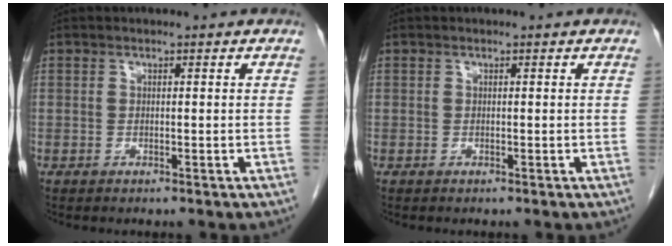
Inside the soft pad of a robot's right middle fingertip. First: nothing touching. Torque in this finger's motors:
{"motor_torque": [-0.01, 0.00, -0.01, 0.00]}